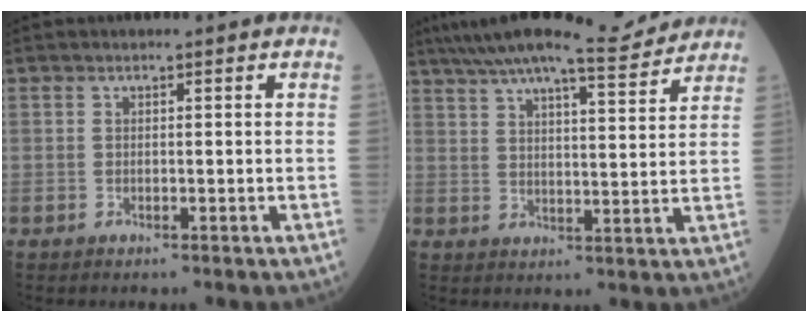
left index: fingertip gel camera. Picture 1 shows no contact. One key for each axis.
{"total": 14.4, "fx": 13.1, "fy": 1.1, "fz": 5.8, "tx": -0.101, "ty": 0.009, "tz": 0.191}